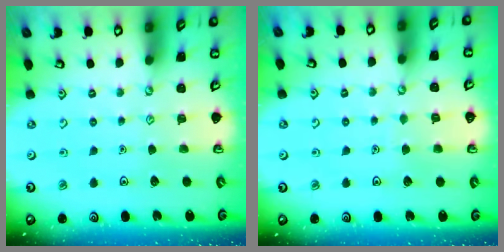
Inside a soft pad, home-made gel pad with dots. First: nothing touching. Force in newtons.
{"total": 2.5, "press": 2.5, "slide": 0.3}